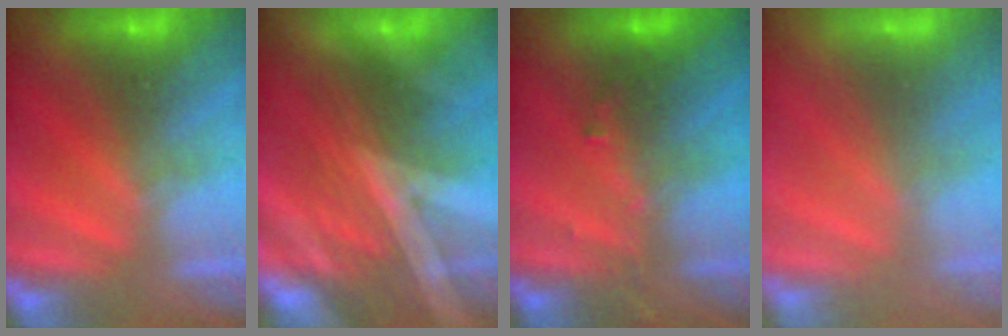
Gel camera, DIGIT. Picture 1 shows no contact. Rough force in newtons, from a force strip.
{"total": 2.9}
{"total": 2.9}
{"total": 3.5}